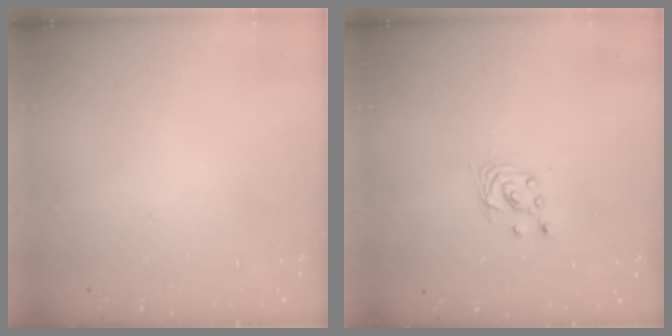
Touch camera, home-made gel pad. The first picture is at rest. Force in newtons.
{"total": 2.9, "press": 2.9, "slide": 0.2}